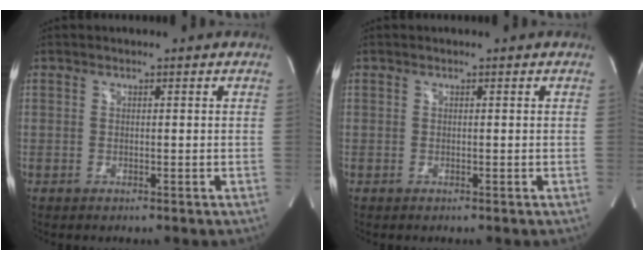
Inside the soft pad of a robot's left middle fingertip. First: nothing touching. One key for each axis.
{"total": 0.0}